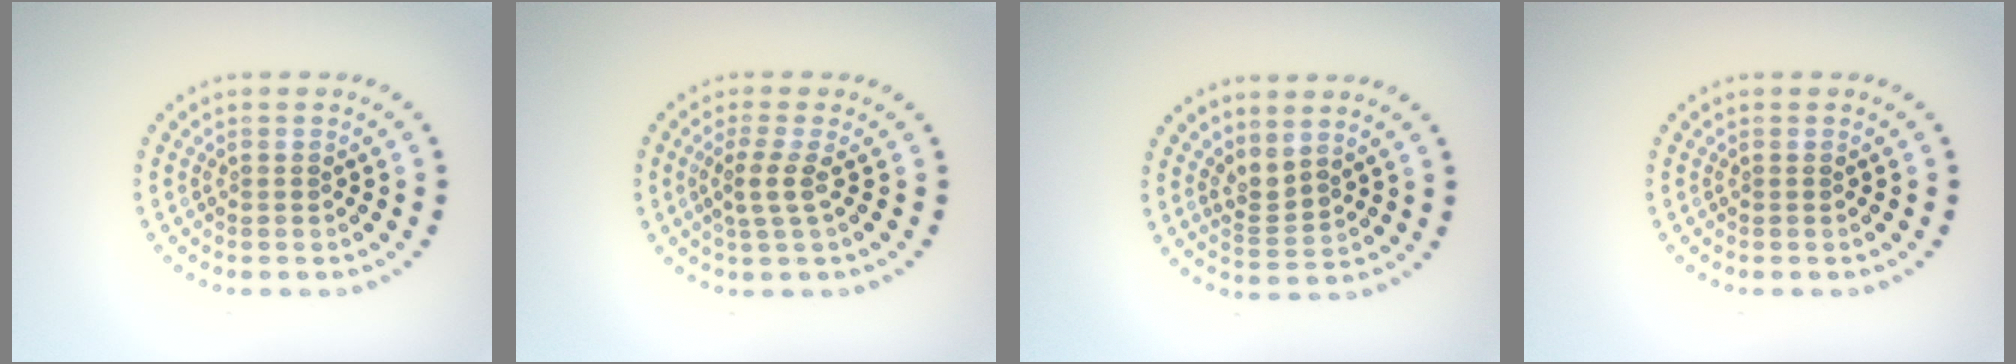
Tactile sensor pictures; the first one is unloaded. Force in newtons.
{"total": 2.2, "press": 1.6, "slide": 1.4}
{"total": 2.2, "press": 1.5, "slide": 1.6}
{"total": 0.0}